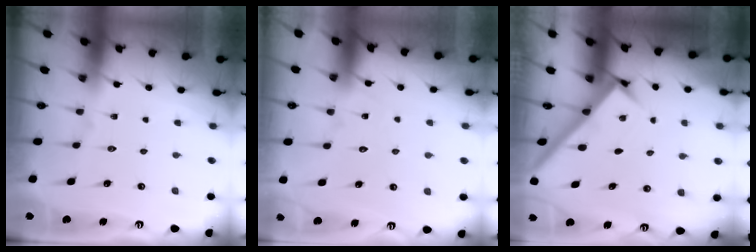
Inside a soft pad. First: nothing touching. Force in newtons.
{"total": 6.1, "press": 6.1, "slide": 0.5}
{"total": 2.7, "press": 2.7, "slide": 0.3}